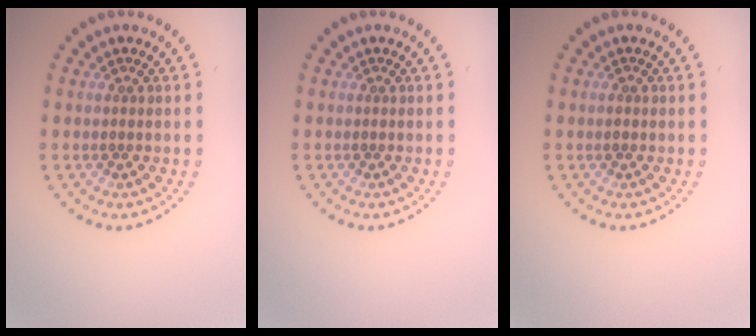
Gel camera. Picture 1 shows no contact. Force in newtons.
{"total": 0.0}
{"total": 0.8, "press": 0.8, "slide": 0.2}